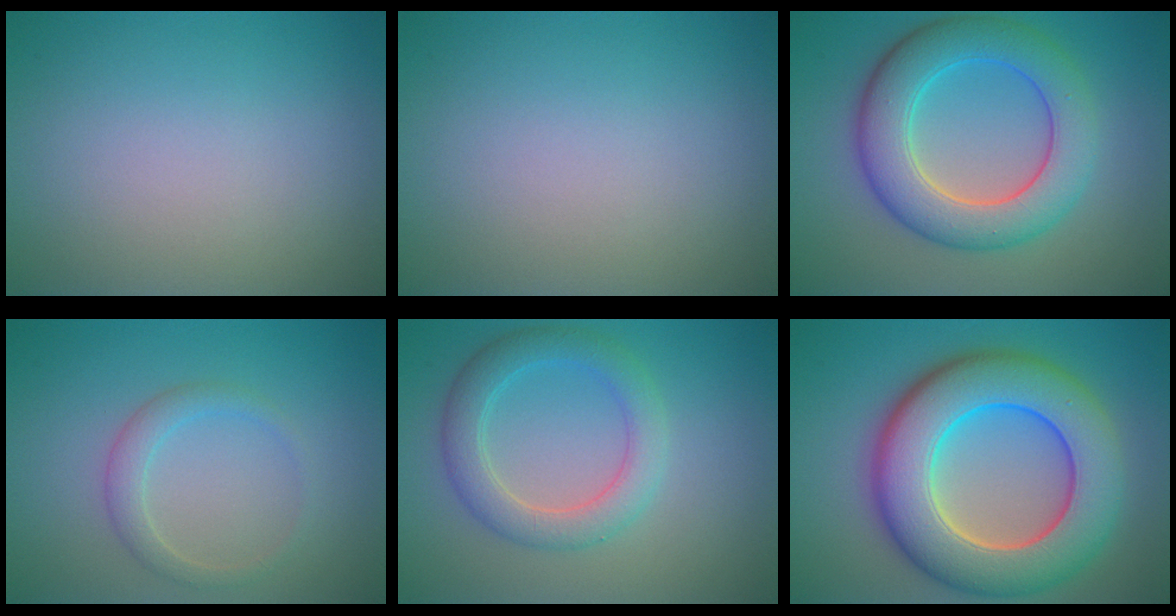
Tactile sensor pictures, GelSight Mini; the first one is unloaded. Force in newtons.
{"total": 0.0}
{"total": 7.6, "press": 7.6, "slide": 0.1}
{"total": 1.9, "press": 1.9, "slide": 0.1}
{"total": 4.1, "press": 4.1, "slide": 0.3}
{"total": 11.8, "press": 11.8, "slide": 0.7}